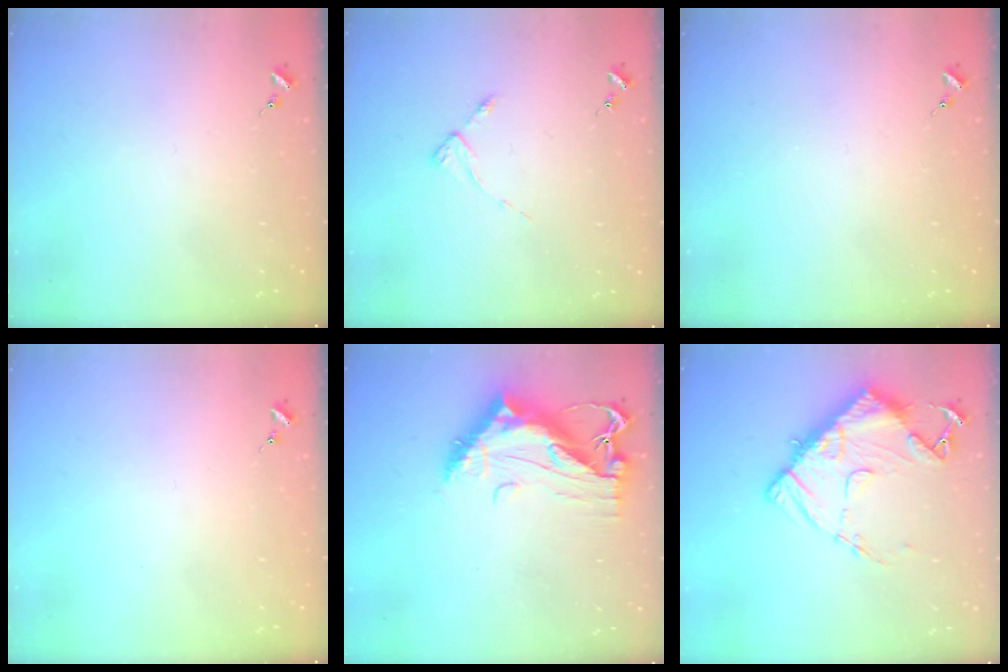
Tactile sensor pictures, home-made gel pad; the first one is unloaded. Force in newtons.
{"total": 2.7, "press": 2.7, "slide": 0.3}
{"total": 0.0}
{"total": 0.0}
{"total": 13.7, "press": 13.6, "slide": 1.3}
{"total": 13.3, "press": 13.2, "slide": 1.3}